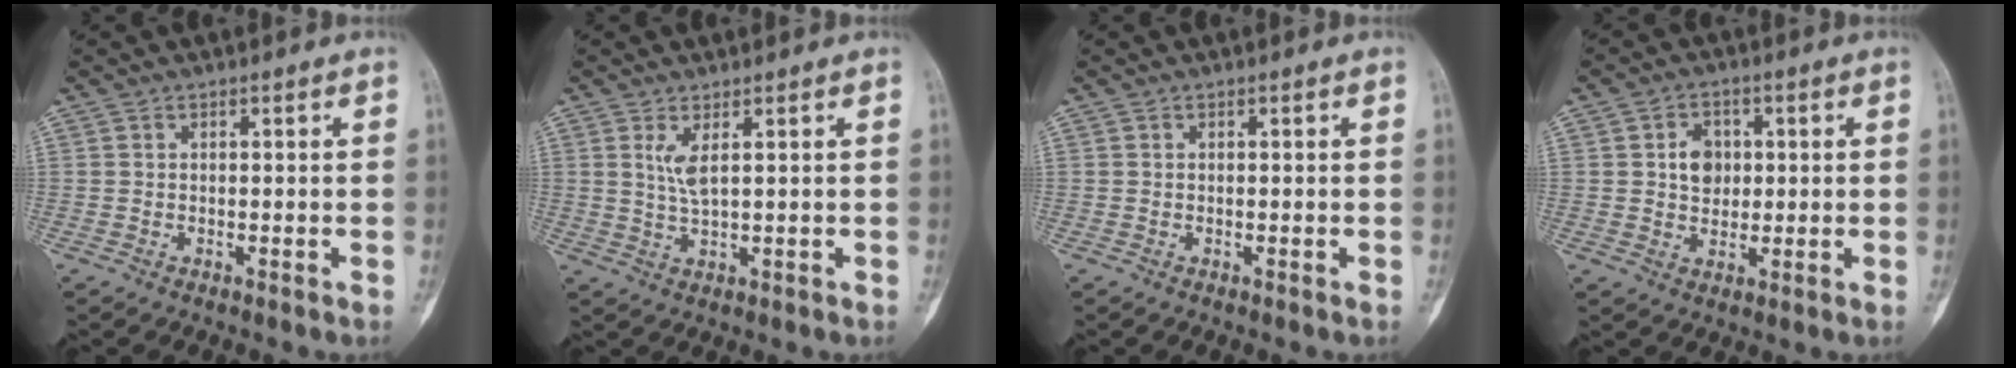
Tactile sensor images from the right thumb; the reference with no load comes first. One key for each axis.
{"total": 3.1, "fx": 1.2, "fy": 0.5, "fz": 2.8, "tx": -0.063, "ty": -0.012, "tz": 0.030}
{"total": 0.0}
{"total": 5.5, "fx": 0.9, "fy": 4.4, "fz": 3.2, "tx": -0.028, "ty": -0.001, "tz": 0.014}